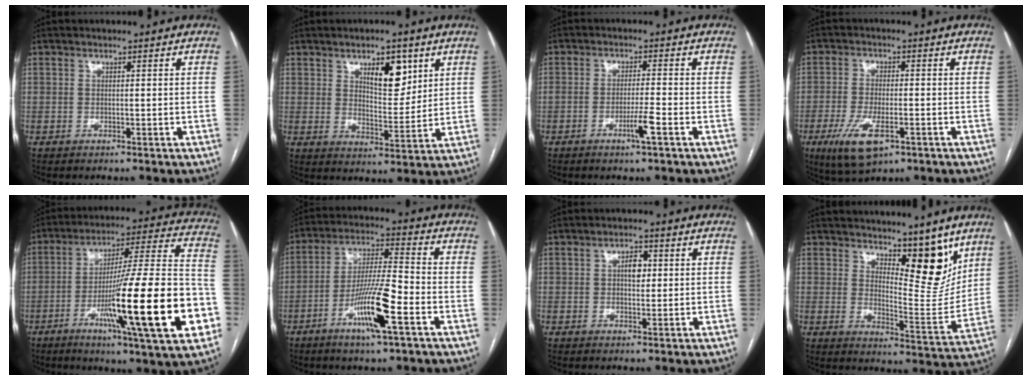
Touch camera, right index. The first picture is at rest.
{"total": 7.7, "force": [3.9, 3.1, 5.9], "torque": [-0.091, -0.003, 0.065]}
{"total": 3.9, "force": [-1.9, -0.4, 3.4], "torque": [-0.063, -0.007, -0.036]}
{"total": 8.6, "force": [-4.0, 2.9, 7.0], "torque": [-0.141, -0.018, -0.064]}
{"total": 27.4, "force": [-8.4, 1.2, 26.0], "torque": [-0.353, -0.014, -0.136]}
{"total": 12.1, "force": [-5.2, 0.9, 10.9], "torque": [-0.204, -0.007, -0.096]}
{"total": 3.0, "force": [0.5, 1.6, 2.5], "torque": [-0.040, 0.007, 0.008]}
{"total": 10.5, "force": [7.2, 3.4, 6.8], "torque": [-0.088, -0.017, 0.119]}